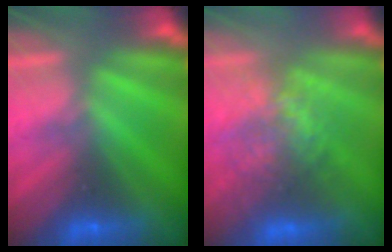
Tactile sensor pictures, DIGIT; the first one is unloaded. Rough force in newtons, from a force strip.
{"total": 3.6}